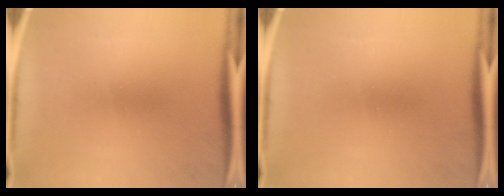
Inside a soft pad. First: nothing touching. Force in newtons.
{"total": 0.0}